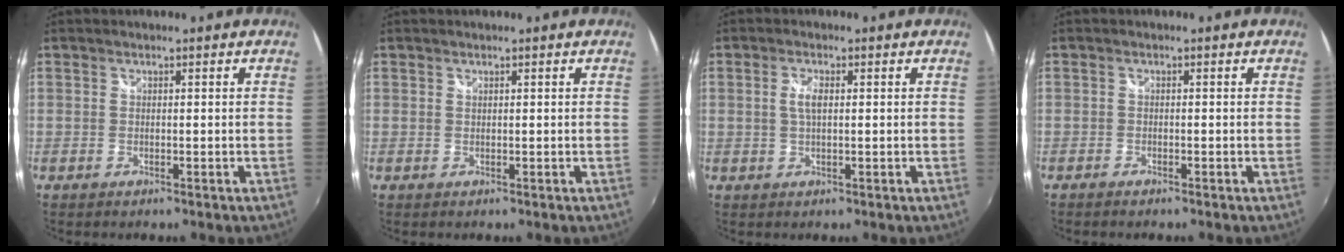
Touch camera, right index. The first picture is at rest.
{"total": 0.0}
{"total": 2.6, "force": [0.3, 1.0, 2.4], "torque": [-0.047, 0.002, 0.005]}
{"total": 1.0, "force": [-0.9, 0.3, 0.4], "torque": [-0.010, -0.003, -0.018]}